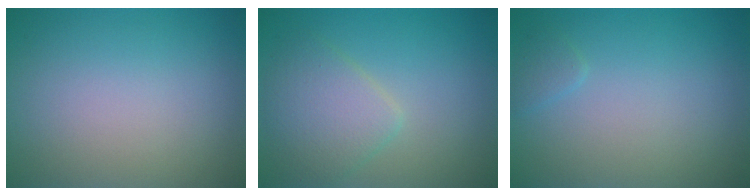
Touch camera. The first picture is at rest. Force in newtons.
{"total": 3.8, "press": 3.8, "slide": 0.1}
{"total": 0.8, "press": 0.8, "slide": 0.1}